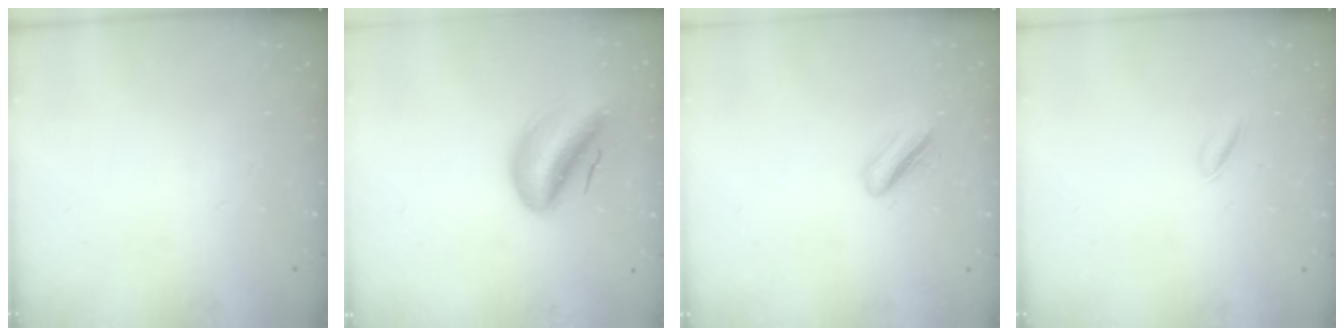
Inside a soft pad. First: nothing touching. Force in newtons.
{"total": 10.9, "press": 10.3, "slide": 3.5}
{"total": 4.4, "press": 4.4, "slide": 0.4}
{"total": 2.1, "press": 2.1, "slide": 0.6}